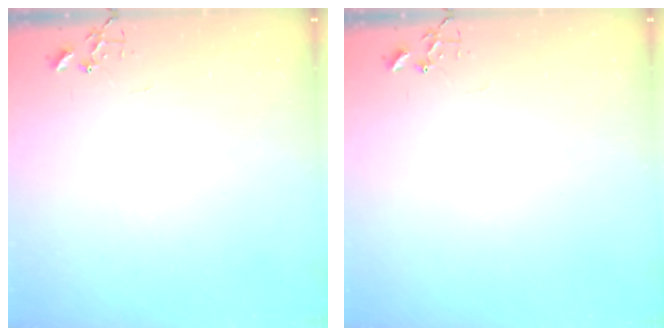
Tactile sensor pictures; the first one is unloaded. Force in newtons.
{"total": 0.0}